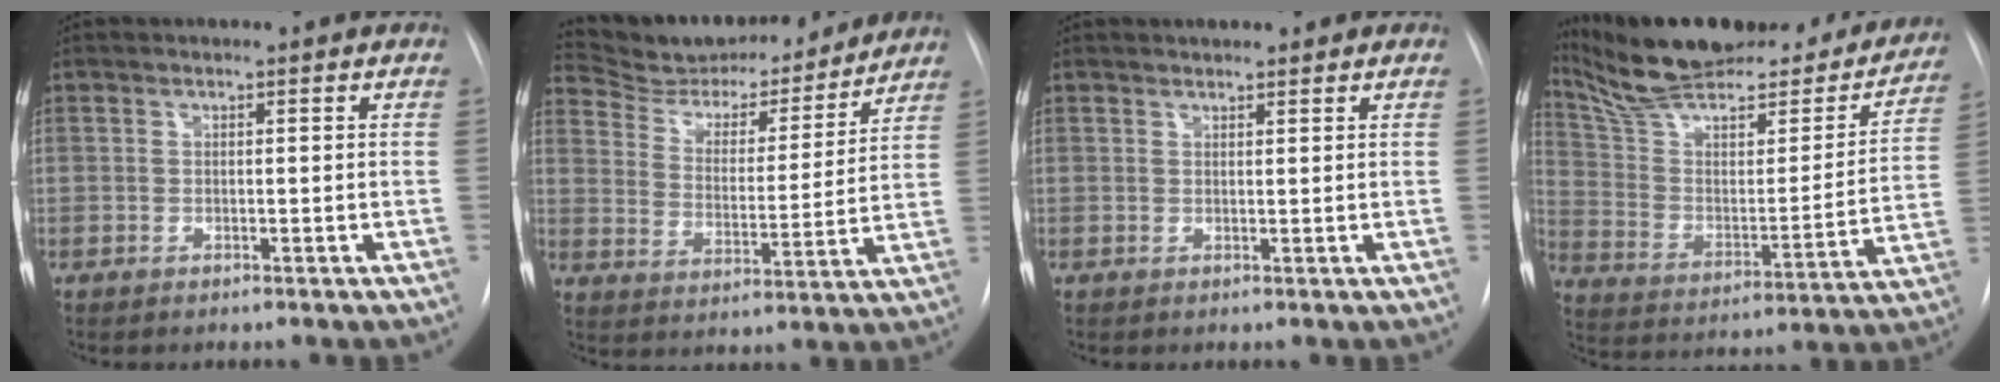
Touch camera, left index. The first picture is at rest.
{"total": 18.9, "force": [17.7, 4.2, 5.2], "torque": [-0.078, -0.006, 0.261]}
{"total": 3.1, "force": [2.7, 0.9, 1.1], "torque": [-0.014, 0.017, 0.035]}
{"total": 31.6, "force": [27.0, 7.8, 14.6], "torque": [-0.235, -0.022, 0.378]}